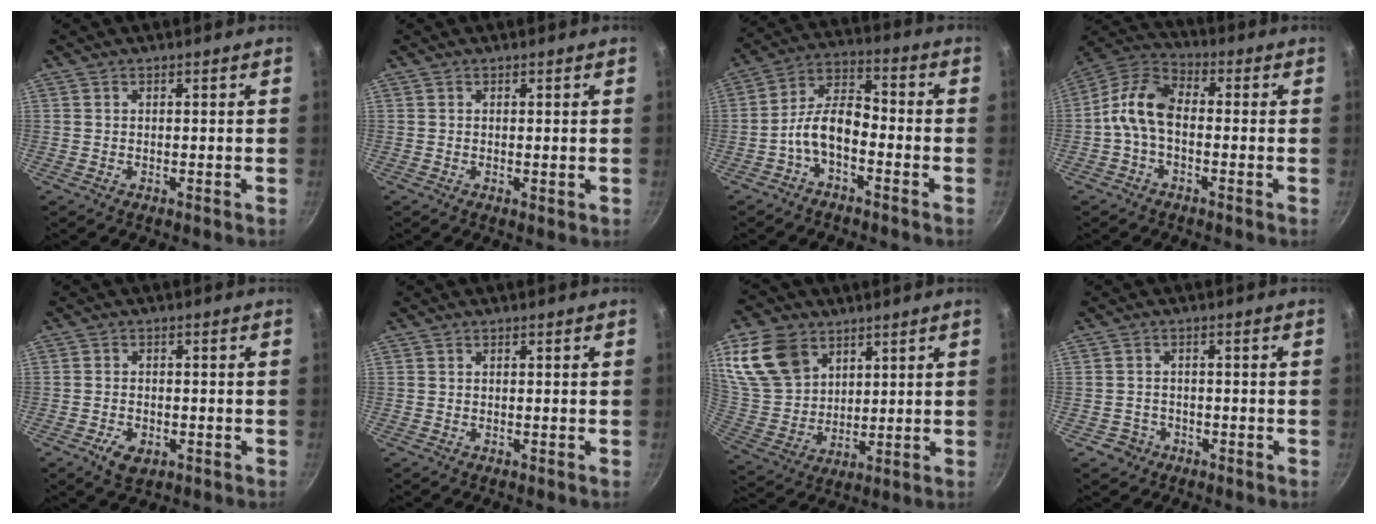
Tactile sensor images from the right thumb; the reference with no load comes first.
{"total": 0.6, "force": [0.2, 0.1, 0.6], "torque": [-0.008, -0.005, 0.001]}
{"total": 8.4, "force": [-3.7, 4.3, 6.3], "torque": [-0.110, 0.050, -0.079]}
{"total": 9.6, "force": [-1.5, 5.8, 7.6], "torque": [-0.148, 0.041, -0.046]}
{"total": 4.7, "force": [-2.1, 2.8, 3.1], "torque": [-0.053, 0.008, -0.031]}
{"total": 0.0}
{"total": 15.9, "force": [7.9, 11.3, 7.9], "torque": [-0.143, -0.022, 0.167]}
{"total": 2.9, "force": [-1.4, 2.5, 0.5], "torque": [0.000, 0.019, -0.018]}